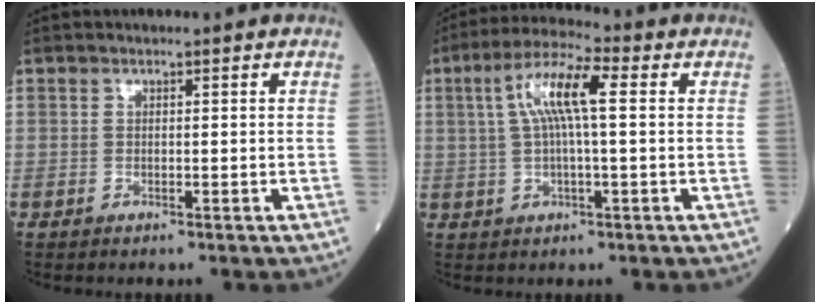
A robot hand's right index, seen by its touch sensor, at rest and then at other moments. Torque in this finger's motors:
{"motor_torque": [1.47, 0.47, 0.81, 0.21]}